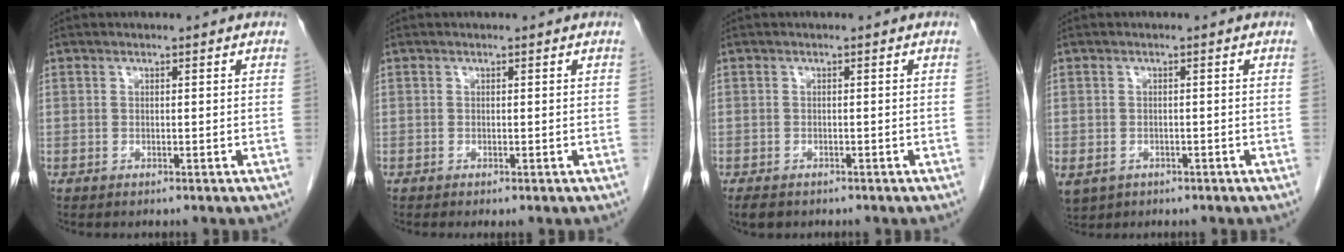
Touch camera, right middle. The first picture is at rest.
{"total": 0.0}
{"total": 2.4, "force": [-1.8, 1.2, 1.0], "torque": [-0.020, -0.003, -0.024]}
{"total": 7.8, "force": [-3.6, 6.3, 3.0], "torque": [-0.090, -0.003, -0.046]}